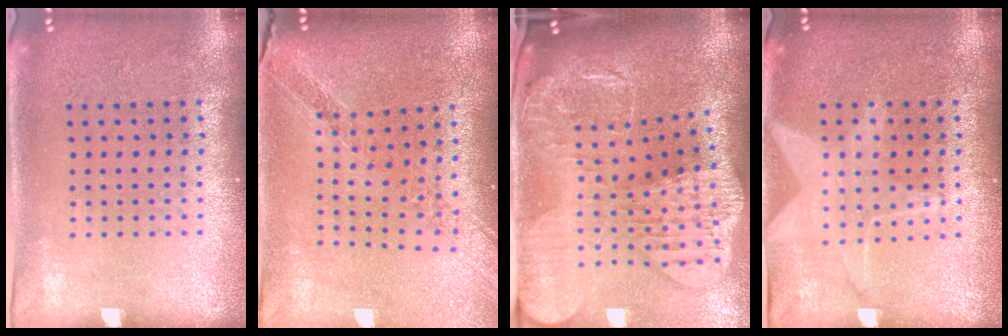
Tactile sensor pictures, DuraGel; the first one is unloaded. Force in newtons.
{"total": 1.1, "press": 1.1, "slide": 0.1}
{"total": 4.0, "press": 3.1, "slide": 2.6}
{"total": 1.4, "press": 1.3, "slide": 0.4}